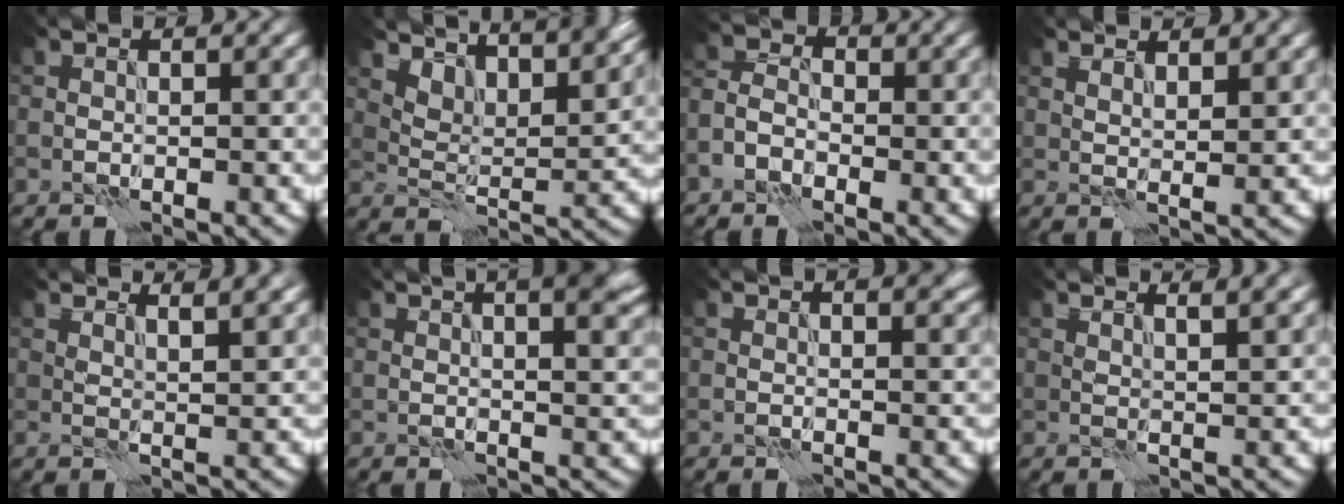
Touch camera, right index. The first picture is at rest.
{"total": 9.2, "force": [7.6, 3.2, 4.2], "torque": [-0.067, 0.006, 0.097]}
{"total": 2.7, "force": [-1.6, 1.9, 1.1], "torque": [-0.024, 0.000, -0.035]}
{"total": 2.2, "force": [1.5, 0.5, 1.5], "torque": [-0.019, -0.002, 0.025]}
{"total": 4.1, "force": [2.9, 1.2, 2.6], "torque": [-0.022, 0.015, 0.028]}
{"total": 12.0, "force": [6.2, 5.3, 8.8], "torque": [-0.073, 0.059, 0.054]}
{"total": 3.3, "force": [2.1, 1.5, 2.0], "torque": [-0.007, 0.014, 0.011]}
{"total": 3.6, "force": [2.4, 1.1, 2.4], "torque": [-0.018, 0.016, 0.019]}